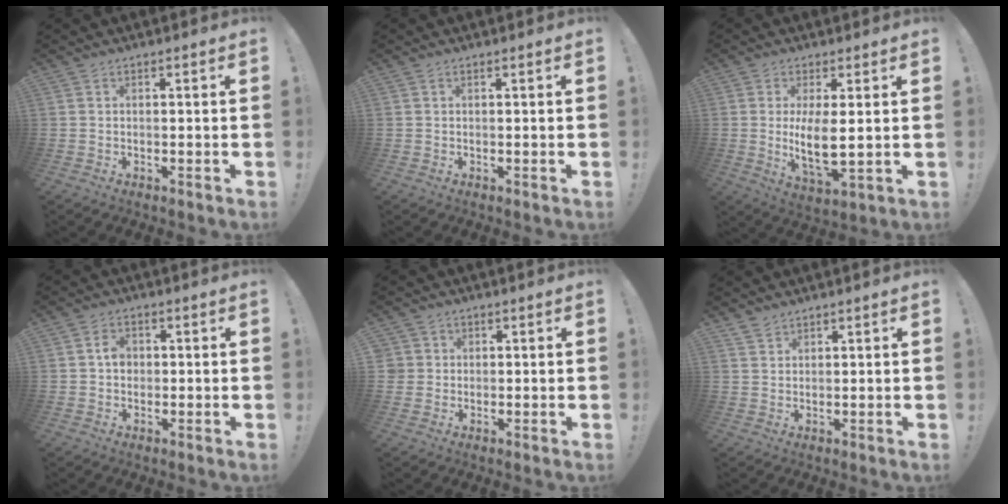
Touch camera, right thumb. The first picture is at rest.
{"total": 0.0}
{"total": 8.9, "force": [1.3, 3.1, 8.2], "torque": [-0.148, -0.024, 0.023]}
{"total": 4.0, "force": [0.1, 3.3, 2.3], "torque": [-0.026, 0.003, -0.001]}
{"total": 3.3, "force": [0.9, 3.2, 0.4], "torque": [-0.002, -0.001, 0.016]}
{"total": 2.8, "force": [2.5, 1.2, 0.4], "torque": [-0.003, -0.019, 0.047]}